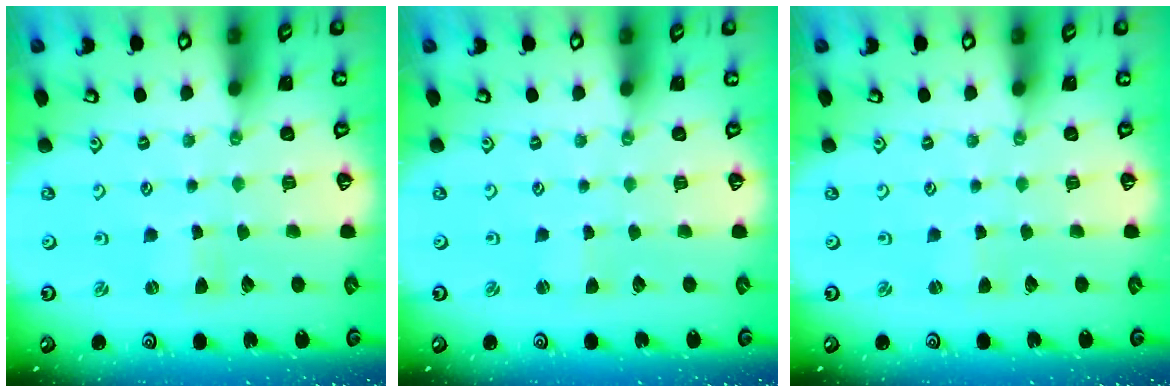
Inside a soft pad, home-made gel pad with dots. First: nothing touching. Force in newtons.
{"total": 0.0}
{"total": 0.8, "press": 0.8, "slide": 0.2}